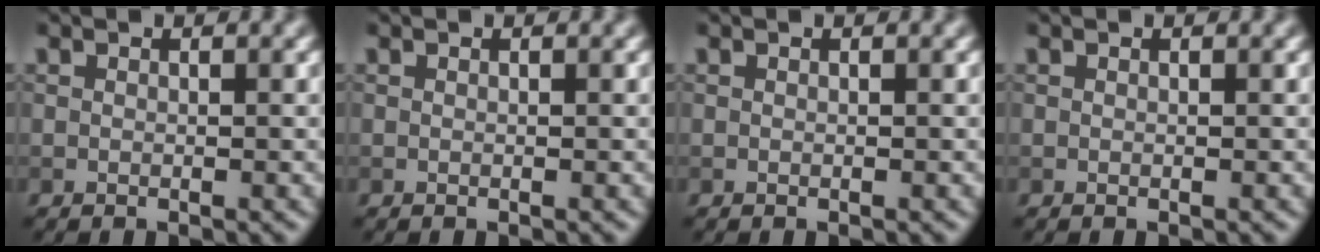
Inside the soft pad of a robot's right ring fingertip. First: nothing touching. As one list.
[{"total": 0.0}, {"total": 0.0}, {"total": 0.0}]